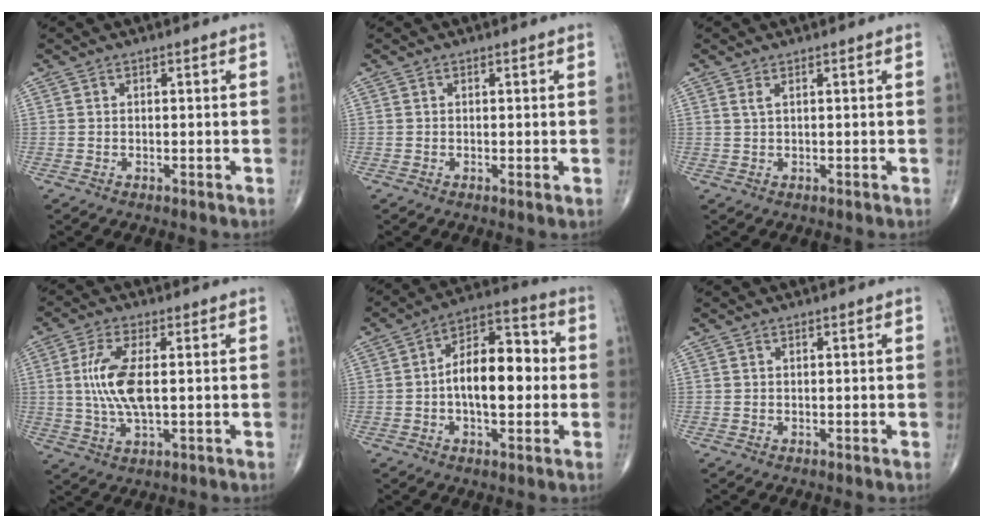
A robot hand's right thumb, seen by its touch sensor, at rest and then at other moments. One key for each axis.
{"total": 0.5, "fx": 0.0, "fy": 0.1, "fz": 0.5, "tx": -0.010, "ty": -0.003, "tz": -0.003}
{"total": 1.0, "fx": 0.6, "fy": 0.2, "fz": 0.8, "tx": -0.024, "ty": 0.004, "tz": 0.013}
{"total": 9.5, "fx": 0.8, "fy": 3.5, "fz": 8.8, "tx": -0.197, "ty": -0.004, "tz": 0.017}
{"total": 13.8, "fx": -0.4, "fy": 7.1, "fz": 11.9, "tx": -0.168, "ty": 0.033, "tz": -0.016}
{"total": 0.0}